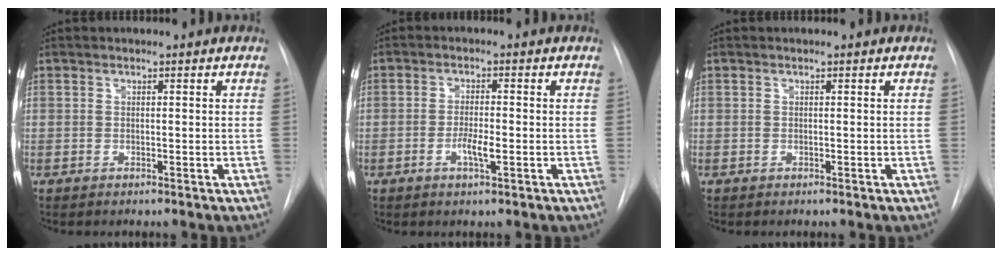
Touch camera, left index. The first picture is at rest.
{"total": 3.2, "force": [-1.0, 0.6, 3.0], "torque": [-0.057, -0.001, -0.017]}
{"total": 0.0}